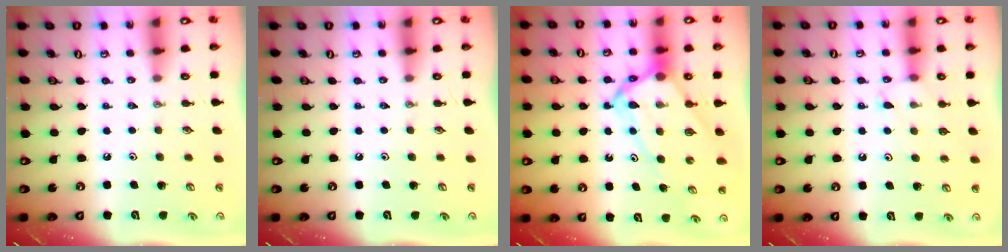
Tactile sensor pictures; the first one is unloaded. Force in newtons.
{"total": 0.0}
{"total": 11.2, "press": 11.1, "slide": 1.1}
{"total": 7.0, "press": 7.0, "slide": 0.6}